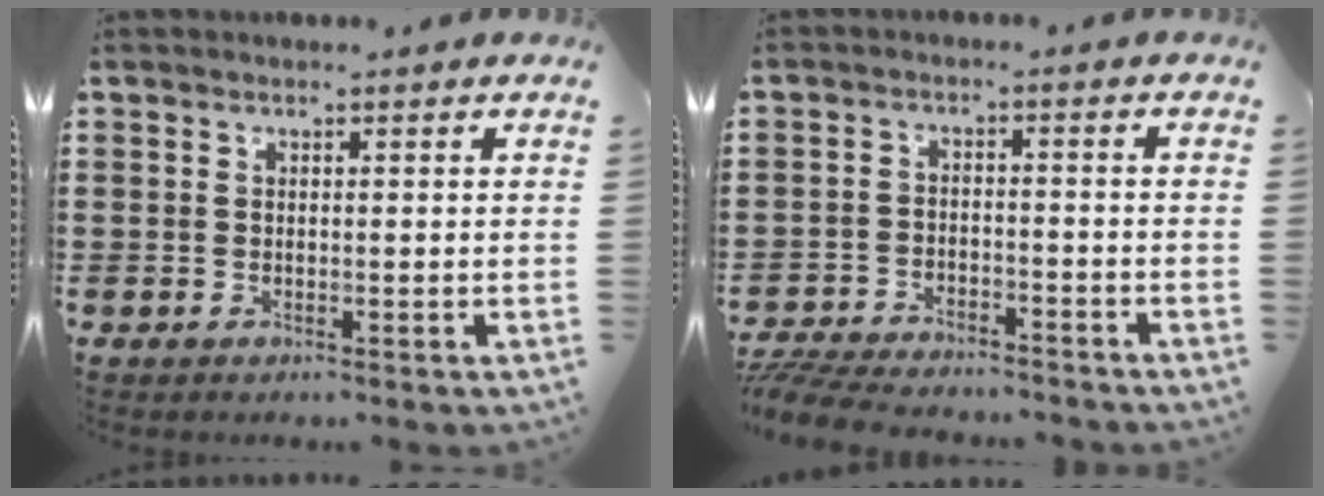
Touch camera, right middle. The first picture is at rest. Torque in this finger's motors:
{"motor_torque": [1.29, -0.40, 0.23, 0.17]}